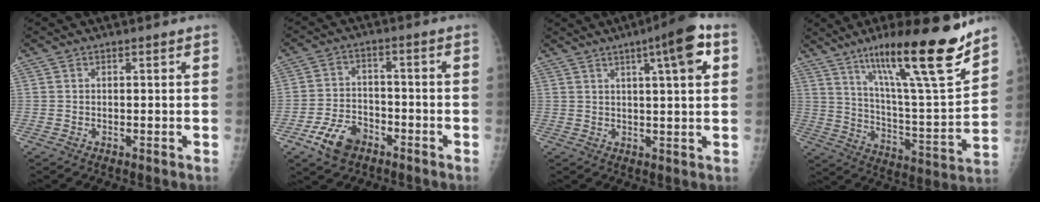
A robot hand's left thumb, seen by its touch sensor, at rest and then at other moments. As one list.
[{"total": 8.2, "force": [-4.9, 5.1, 4.1], "torque": [-0.066, 0.026, -0.086]}, {"total": 9.5, "force": [3.8, 1.3, 8.6], "torque": [-0.121, 0.000, 0.048]}, {"total": 23.0, "force": [15.3, 3.0, 17.0], "torque": [-0.248, -0.074, 0.254]}]